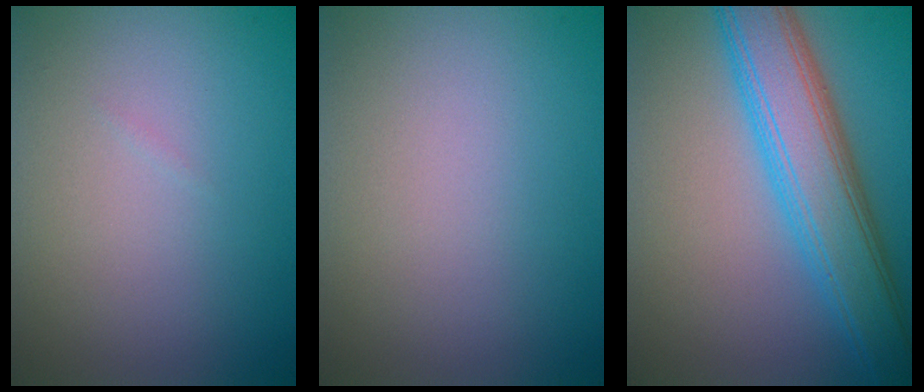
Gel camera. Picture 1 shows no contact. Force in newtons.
{"total": 0.0}
{"total": 8.1, "press": 8.1, "slide": 0.1}